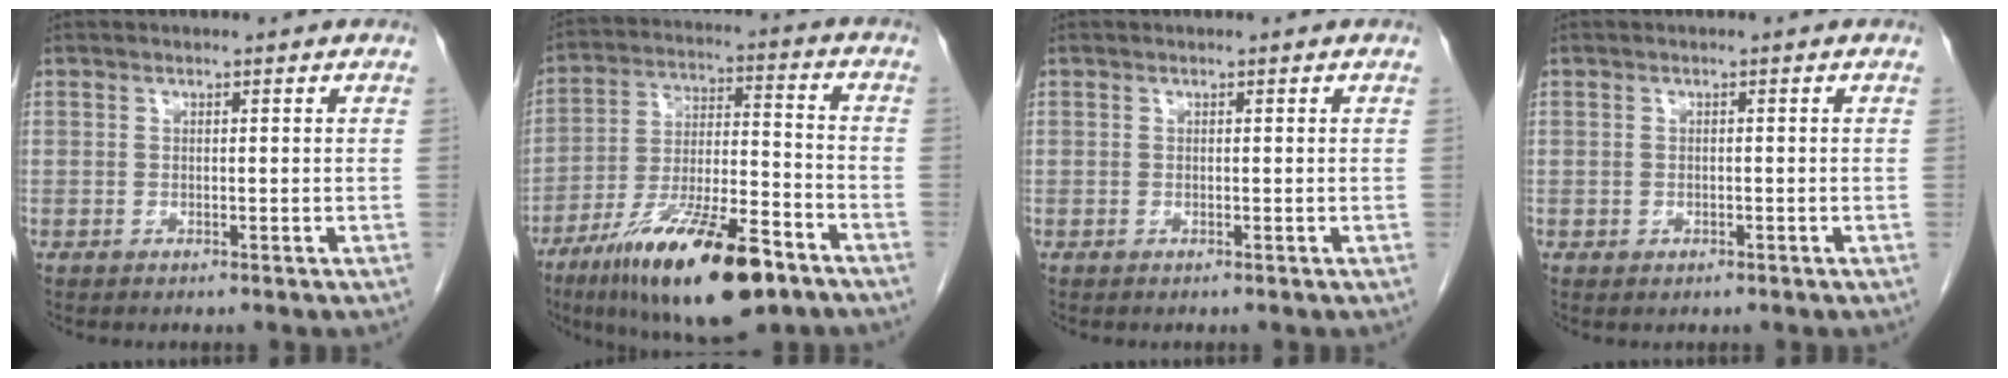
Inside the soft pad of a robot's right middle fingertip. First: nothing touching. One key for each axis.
{"total": 19.5, "fx": -12.2, "fy": 4.2, "fz": 14.6, "tx": -0.244, "ty": -0.020, "tz": -0.210}
{"total": 0.0}
{"total": 0.7, "fx": -0.2, "fy": 0.6, "fz": 0.2, "tx": -0.007, "ty": 0.001, "tz": -0.001}